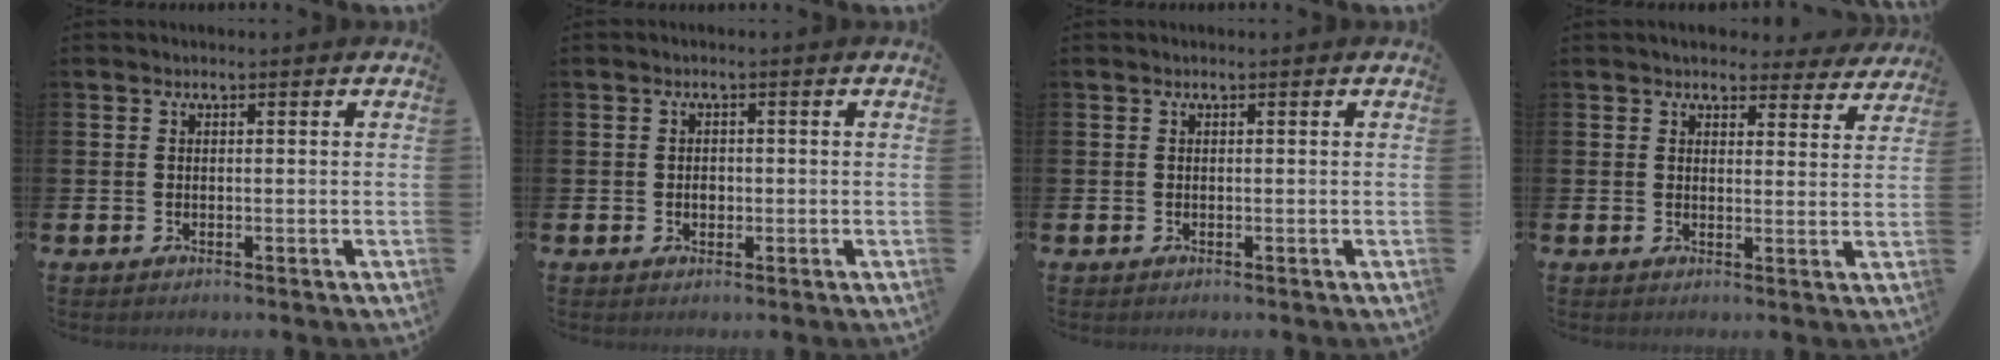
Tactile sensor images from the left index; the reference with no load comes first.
{"total": 1.3, "force": [-0.2, 1.0, 0.9], "torque": [-0.007, 0.004, -0.008]}
{"total": 0.0}
{"total": 4.2, "force": [3.9, 1.5, 0.4], "torque": [-0.003, -0.025, 0.067]}